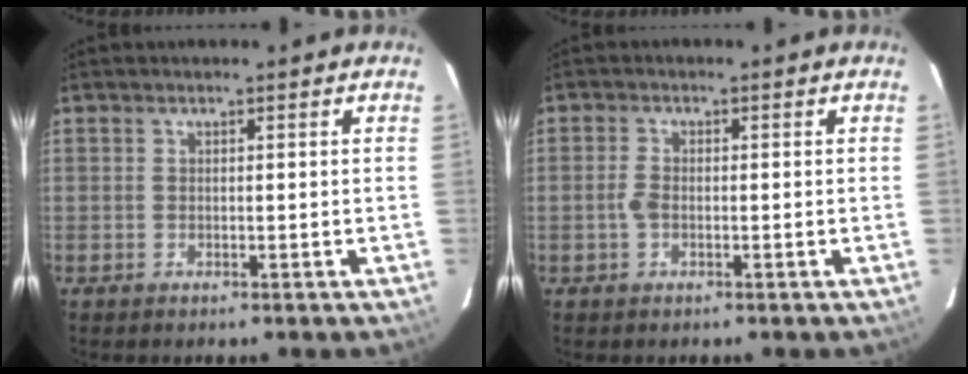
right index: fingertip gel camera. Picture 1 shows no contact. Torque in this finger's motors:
{"motor_torque": [0.34, -0.01, 0.17, 0.05]}